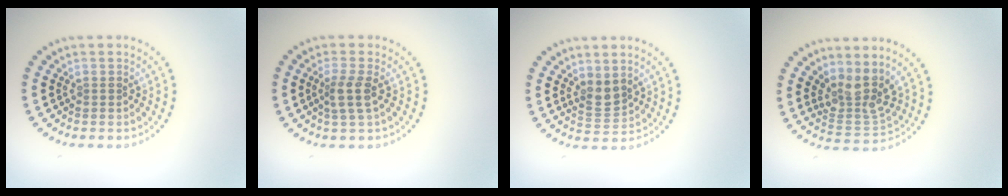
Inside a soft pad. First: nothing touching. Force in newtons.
{"total": 2.1, "press": 1.8, "slide": 1.1}
{"total": 2.2, "press": 1.8, "slide": 1.2}
{"total": 3.7, "press": 2.7, "slide": 2.5}